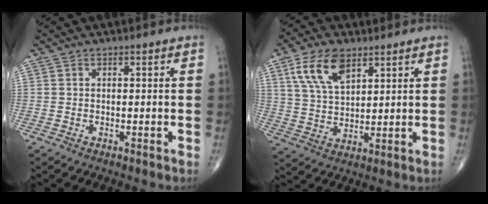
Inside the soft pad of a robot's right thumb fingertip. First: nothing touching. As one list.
[{"total": 10.5, "force": [5.5, 5.4, 7.2], "torque": [-0.126, -0.017, 0.111]}]